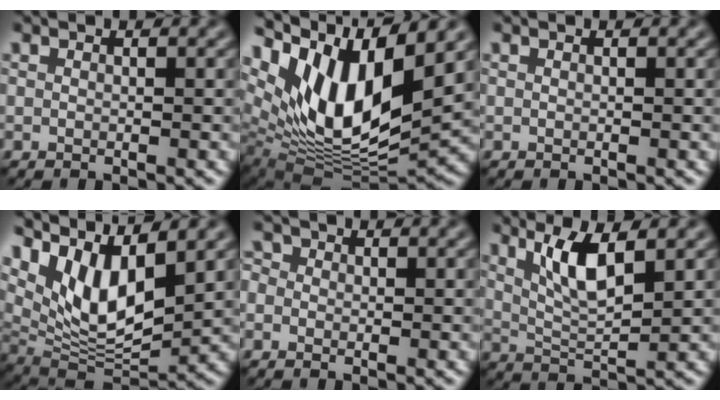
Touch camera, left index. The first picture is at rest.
{"total": 13.4, "force": [5.4, 5.9, 10.7], "torque": [-0.205, 0.006, 0.107]}
{"total": 0.0}
{"total": 9.6, "force": [4.7, 3.9, 7.4], "torque": [-0.151, -0.004, 0.095]}
{"total": 1.2, "force": [-0.1, 1.2, 0.3], "torque": [-0.004, 0.008, -0.014]}
{"total": 4.5, "force": [1.8, 1.3, 3.9], "torque": [-0.081, -0.006, 0.042]}